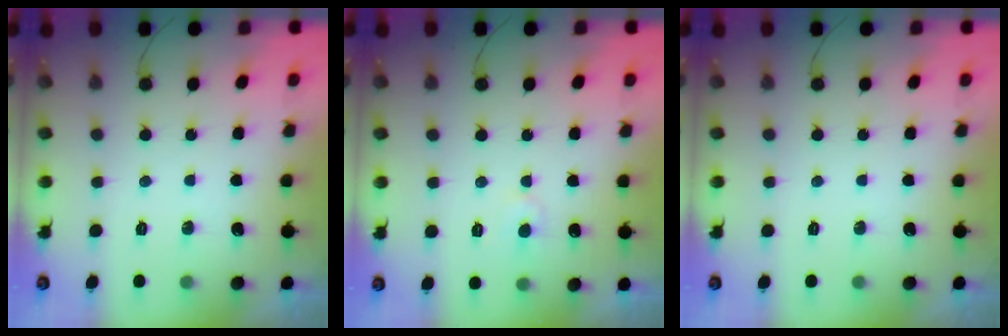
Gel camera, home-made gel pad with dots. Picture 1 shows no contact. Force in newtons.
{"total": 3.9, "press": 3.9, "slide": 0.3}
{"total": 0.0}